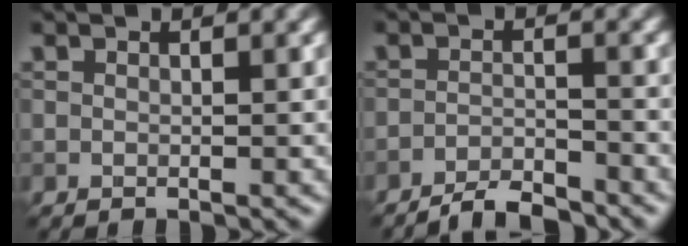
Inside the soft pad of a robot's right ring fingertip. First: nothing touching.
{"total": 3.6, "force": [-3.3, 0.4, 1.3], "torque": [-0.023, 0.005, -0.061]}